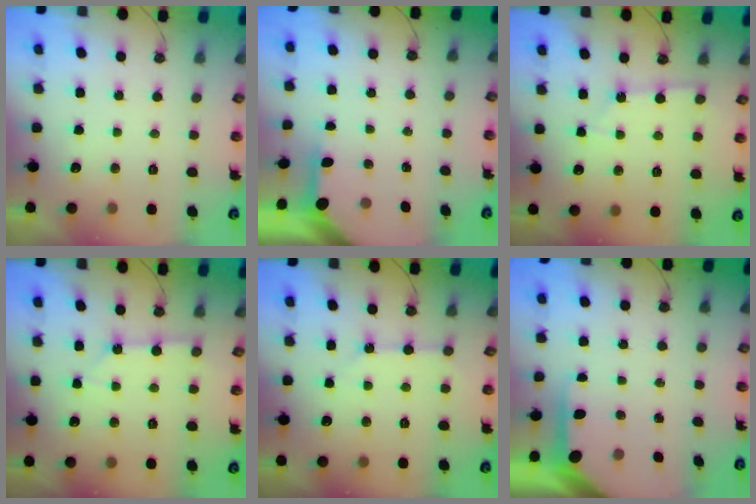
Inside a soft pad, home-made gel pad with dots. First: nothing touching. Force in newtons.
{"total": 3.3, "press": 3.3, "slide": 0.4}
{"total": 4.6, "press": 4.5, "slide": 0.7}
{"total": 2.2, "press": 2.2, "slide": 0.4}
{"total": 2.8, "press": 2.7, "slide": 0.4}
{"total": 6.2, "press": 6.2, "slide": 0.6}